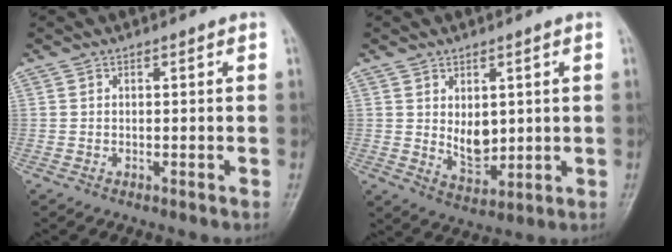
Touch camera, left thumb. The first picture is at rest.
{"total": 6.2, "force": [1.2, 4.0, 4.6], "torque": [-0.056, -0.021, 0.036]}